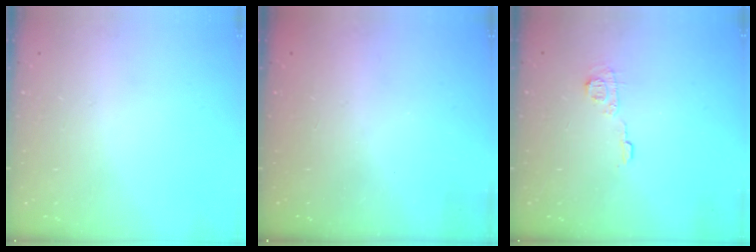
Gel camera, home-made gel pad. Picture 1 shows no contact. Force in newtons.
{"total": 2.5, "press": 2.4, "slide": 0.7}
{"total": 5.9, "press": 5.9, "slide": 0.1}